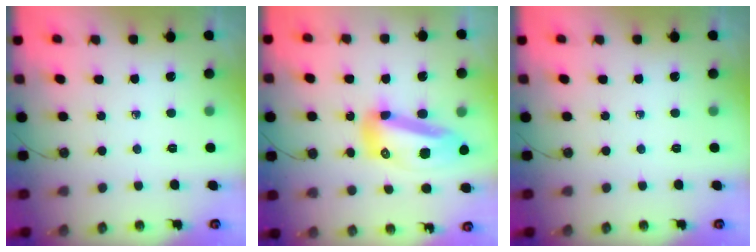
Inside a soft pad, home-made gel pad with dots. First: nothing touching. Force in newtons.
{"total": 16.1, "press": 16.0, "slide": 1.7}
{"total": 0.0}